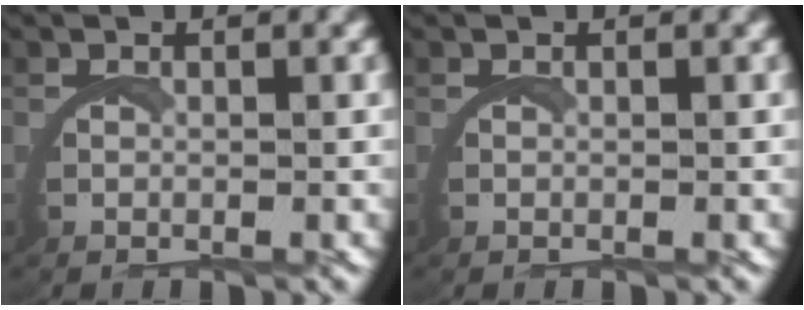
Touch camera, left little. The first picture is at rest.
{"total": 0.0}